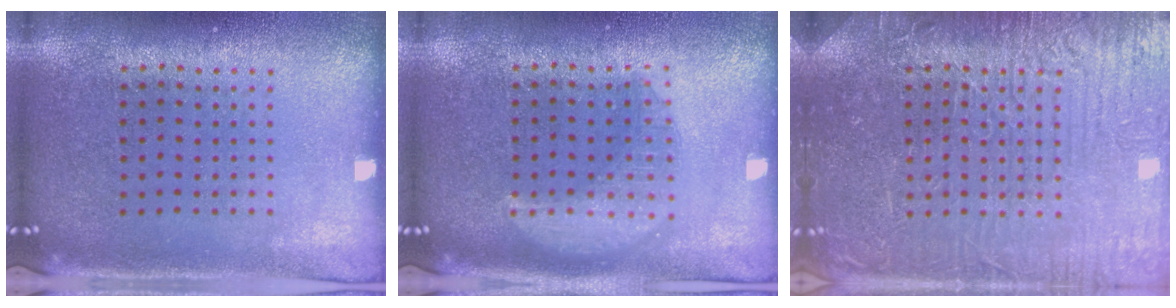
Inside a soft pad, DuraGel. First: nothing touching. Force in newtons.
{"total": 2.9, "press": 2.9, "slide": 0.3}
{"total": 7.3, "press": 7.3, "slide": 1.0}